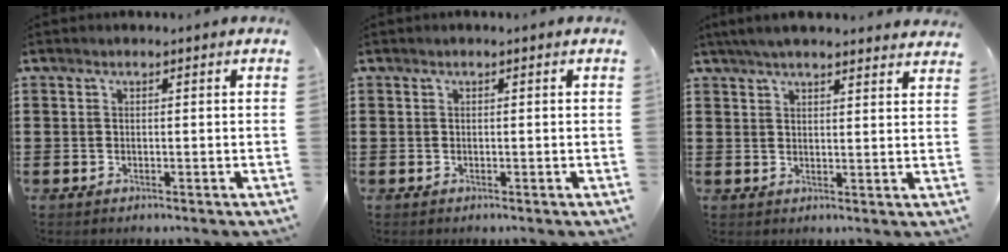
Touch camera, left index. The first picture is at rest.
{"total": 0.0}
{"total": 4.1, "force": [3.8, 0.2, 1.4], "torque": [-0.037, -0.004, 0.071]}